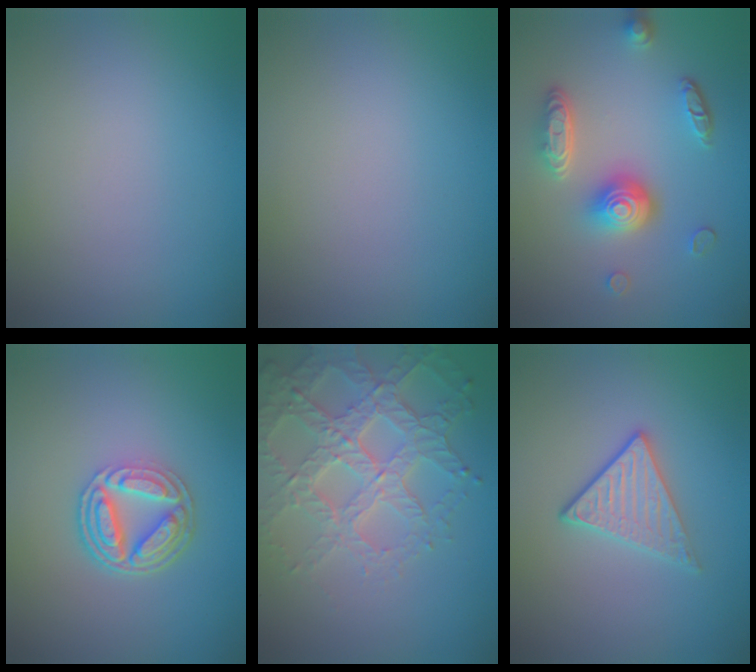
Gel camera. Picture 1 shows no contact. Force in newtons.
{"total": 0.0}
{"total": 4.8, "press": 3.7, "slide": 3.1}
{"total": 5.0, "press": 3.7, "slide": 3.3}
{"total": 5.9, "press": 4.7, "slide": 3.6}
{"total": 2.8, "press": 2.5, "slide": 1.2}